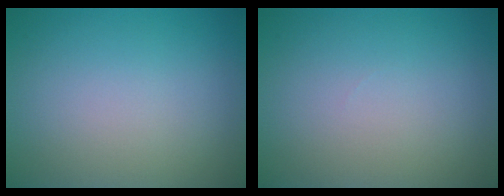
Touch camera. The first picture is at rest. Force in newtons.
{"total": 0.0}